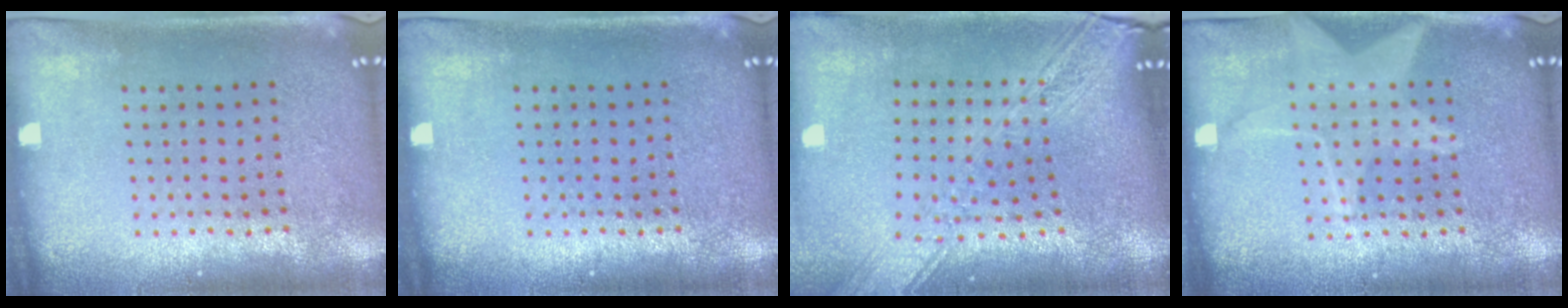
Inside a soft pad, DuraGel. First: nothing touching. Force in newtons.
{"total": 0.0}
{"total": 2.8, "press": 2.2, "slide": 1.7}
{"total": 2.8, "press": 2.8, "slide": 0.3}